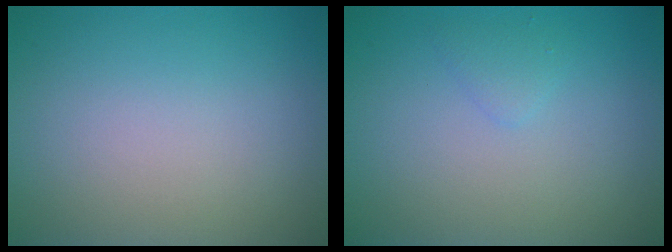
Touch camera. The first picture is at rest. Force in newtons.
{"total": 0.9, "press": 0.9, "slide": 0.0}